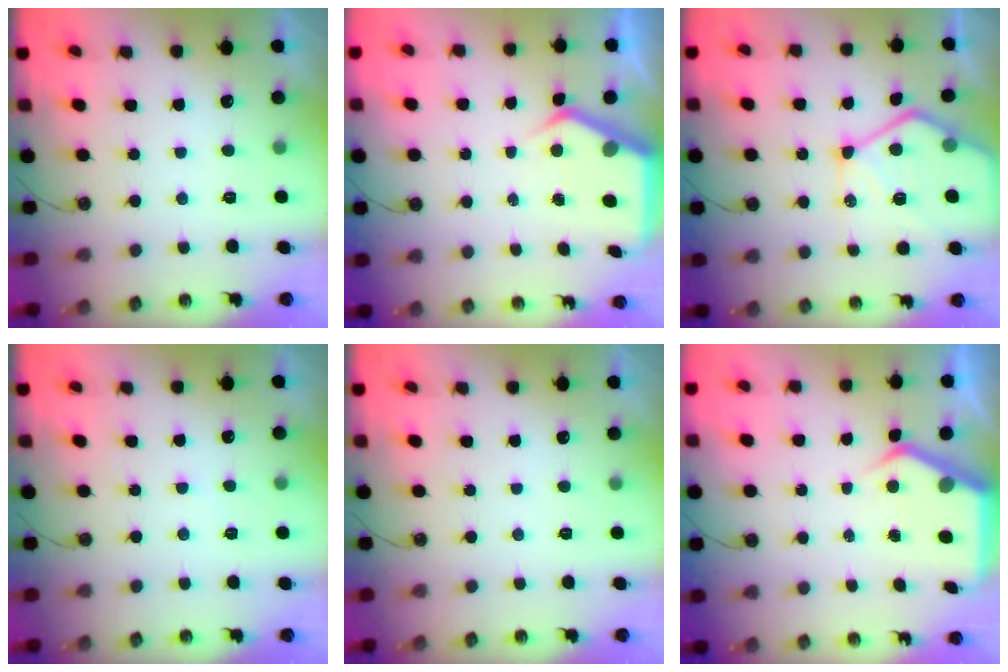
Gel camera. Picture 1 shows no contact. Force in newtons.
{"total": 5.0, "press": 5.0, "slide": 0.2}
{"total": 16.9, "press": 16.8, "slide": 1.7}
{"total": 3.0, "press": 3.0, "slide": 0.5}
{"total": 0.0}
{"total": 5.0, "press": 5.0, "slide": 0.2}